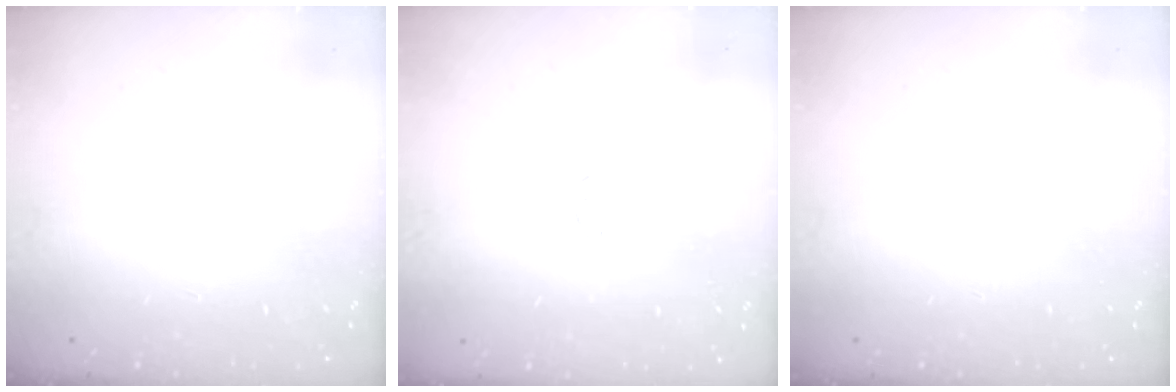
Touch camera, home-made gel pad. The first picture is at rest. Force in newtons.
{"total": 2.6, "press": 2.5, "slide": 0.7}
{"total": 0.0}